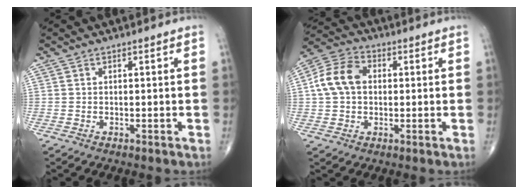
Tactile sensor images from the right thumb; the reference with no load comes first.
{"total": 9.6, "force": [1.0, 7.0, 6.4], "torque": [-0.120, 0.026, 0.011]}